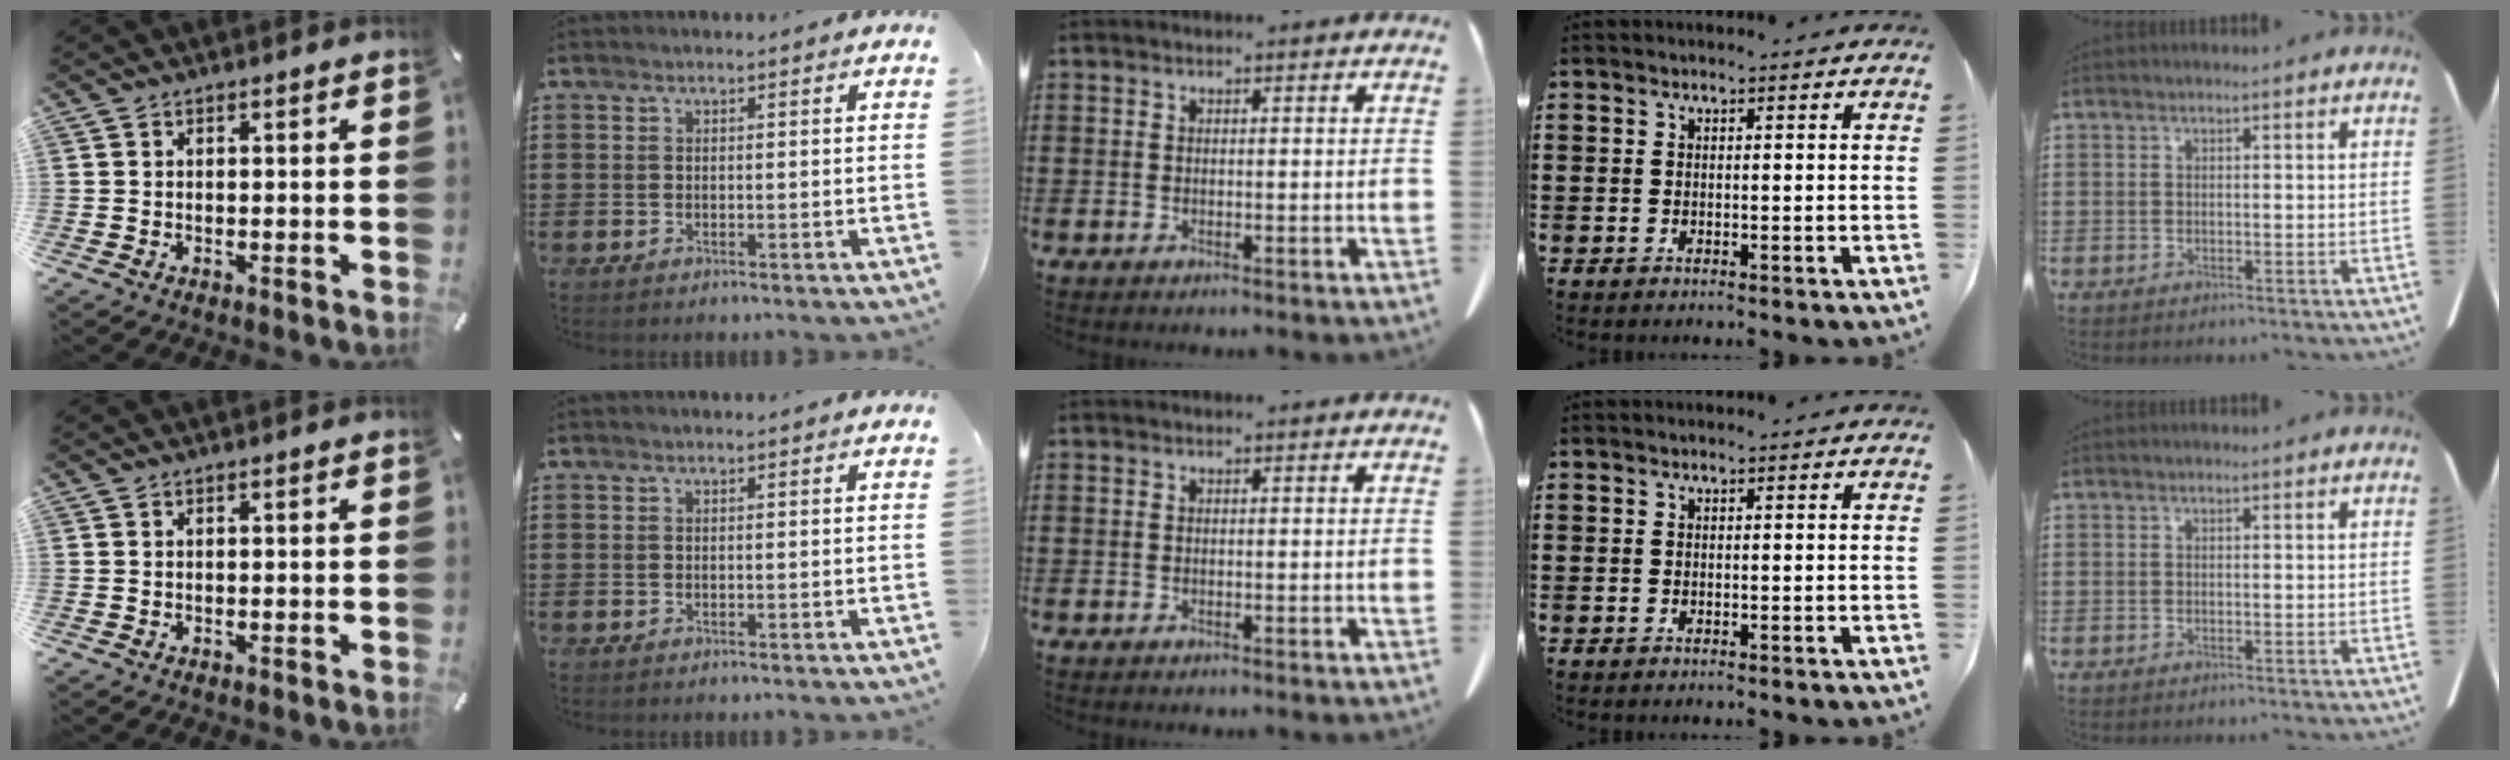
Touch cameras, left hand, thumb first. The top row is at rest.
{}